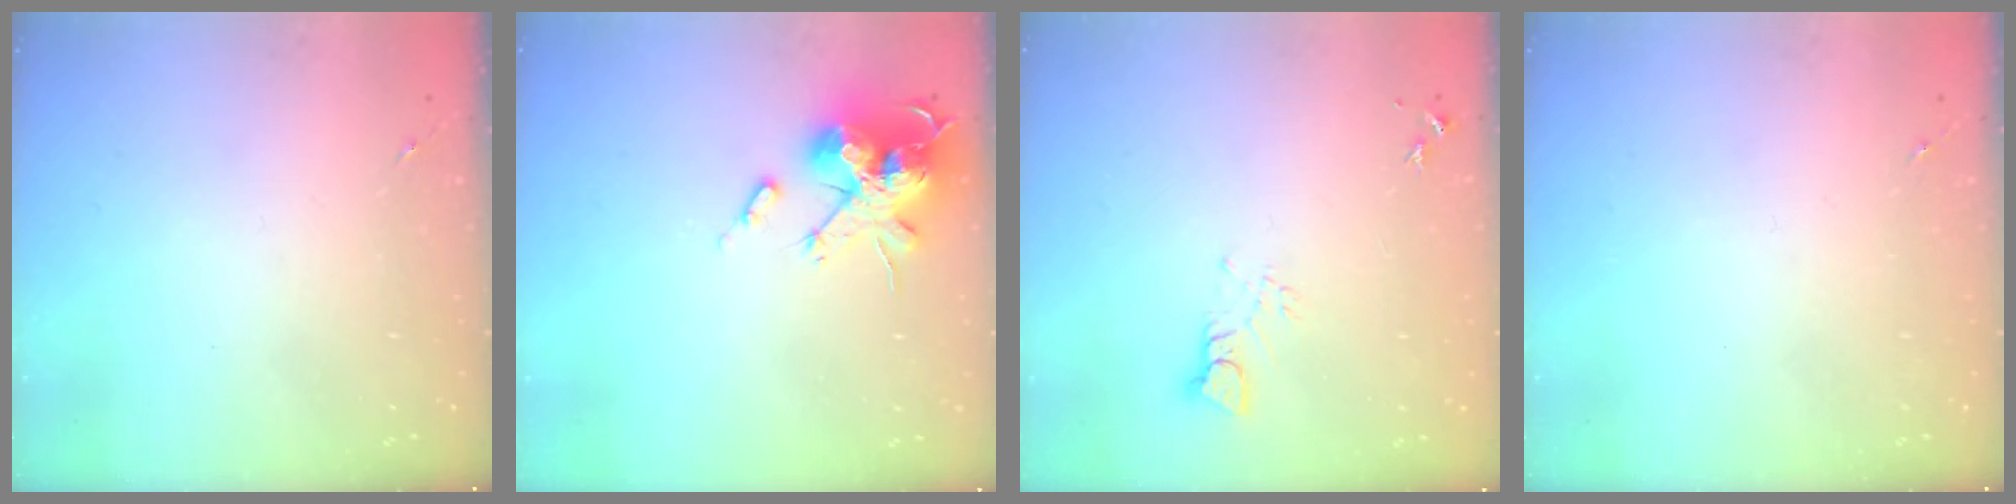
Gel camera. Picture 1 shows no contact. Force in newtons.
{"total": 19.6, "press": 19.6, "slide": 0.1}
{"total": 3.1, "press": 3.1, "slide": 0.3}
{"total": 0.0}